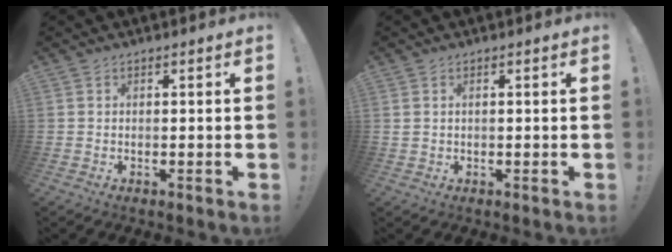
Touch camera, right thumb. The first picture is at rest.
{"total": 1.1, "force": [0.5, 0.6, 0.7], "torque": [-0.018, 0.003, 0.011]}